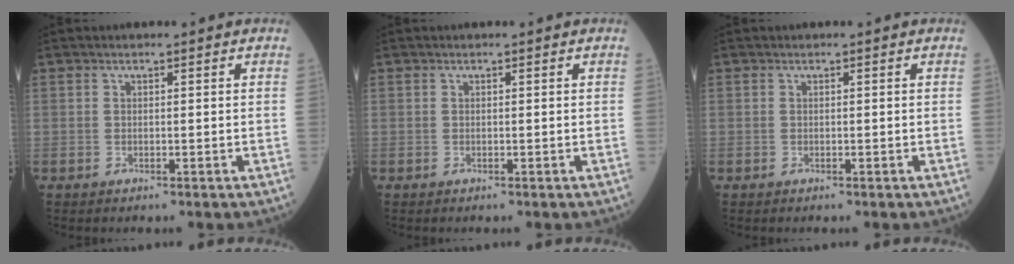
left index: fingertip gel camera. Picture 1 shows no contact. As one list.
[{"total": 0.0}, {"total": 0.0}]